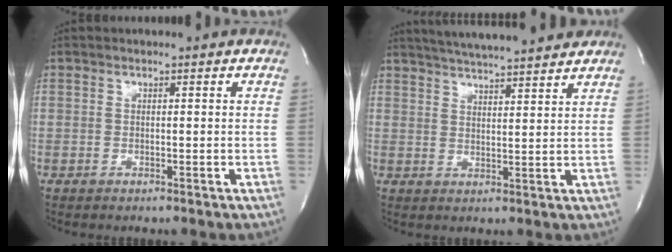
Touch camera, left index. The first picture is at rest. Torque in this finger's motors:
{"motor_torque": [0.05, -0.17, 0.25, 0.06]}